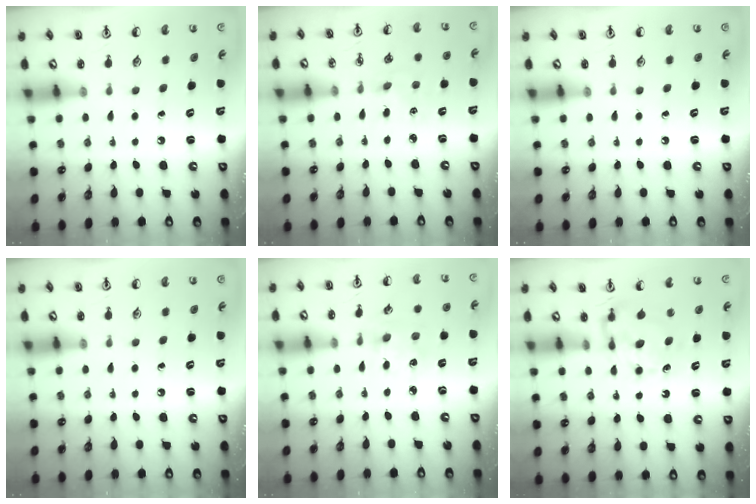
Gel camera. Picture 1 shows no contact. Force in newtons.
{"total": 3.9, "press": 3.8, "slide": 0.6}
{"total": 0.0}
{"total": 0.0}
{"total": 1.2, "press": 1.2, "slide": 0.2}
{"total": 7.1, "press": 7.1, "slide": 0.1}